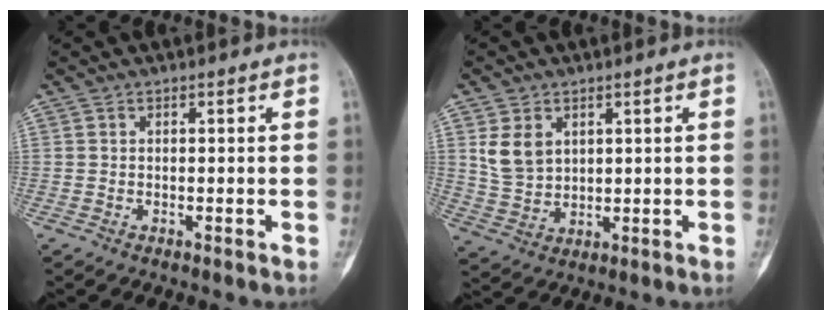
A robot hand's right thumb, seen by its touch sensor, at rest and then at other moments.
{"total": 6.8, "force": [2.4, 5.0, 3.8], "torque": [-0.057, -0.011, 0.060]}